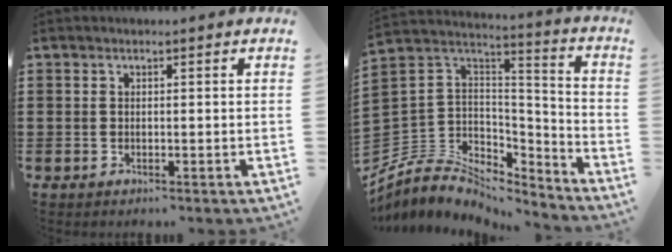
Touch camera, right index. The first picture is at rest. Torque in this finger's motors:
{"motor_torque": [-1.27, -0.87, -0.98, -0.21]}